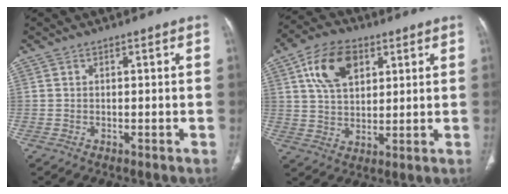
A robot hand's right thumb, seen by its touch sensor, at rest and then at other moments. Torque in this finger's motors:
{"motor_torque": [1.48, 1.63, 0.49, -0.30, 0.38]}